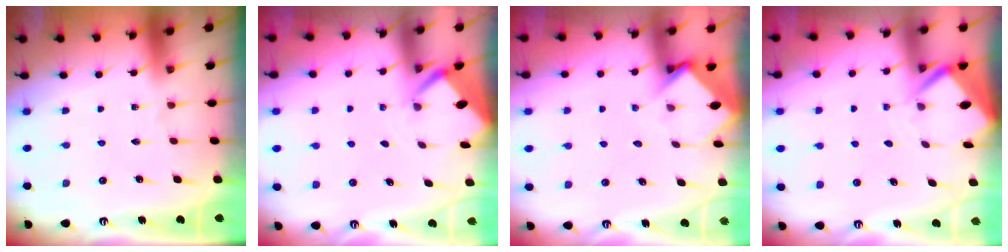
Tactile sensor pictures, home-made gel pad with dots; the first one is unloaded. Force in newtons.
{"total": 1.9, "press": 1.9, "slide": 0.1}
{"total": 3.8, "press": 3.8, "slide": 0.2}
{"total": 3.2, "press": 3.2, "slide": 0.3}